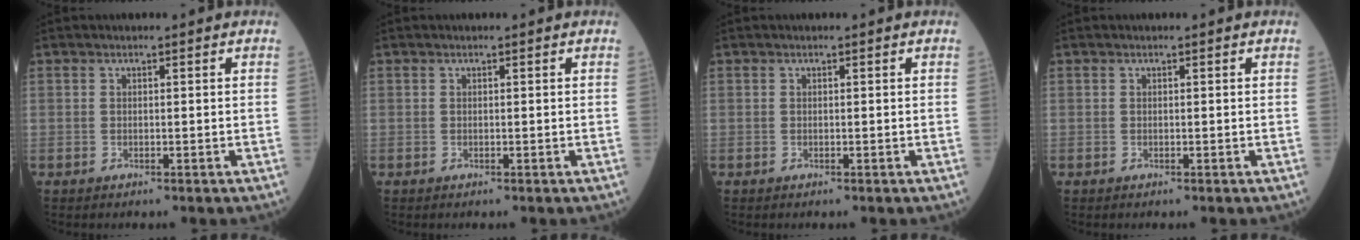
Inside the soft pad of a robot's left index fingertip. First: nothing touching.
{"total": 0.0}
{"total": 0.0}
{"total": 0.0}